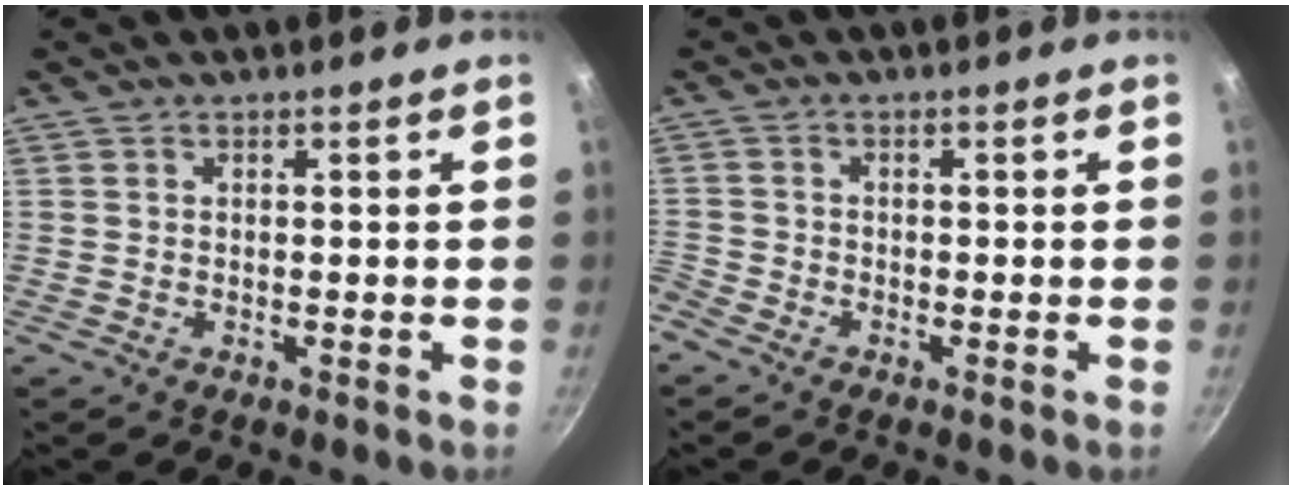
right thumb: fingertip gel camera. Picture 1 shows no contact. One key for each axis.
{"total": 2.8, "fx": -2.1, "fy": 1.5, "fz": 1.1, "tx": -0.045, "ty": 0.002, "tz": -0.052}